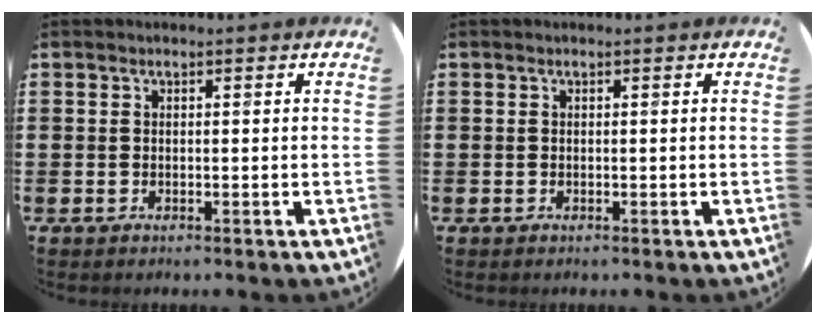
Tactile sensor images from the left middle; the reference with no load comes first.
{"total": 0.0}